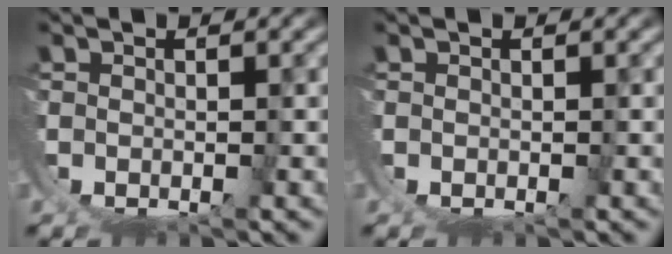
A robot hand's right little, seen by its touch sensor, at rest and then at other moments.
{"total": 0.0}